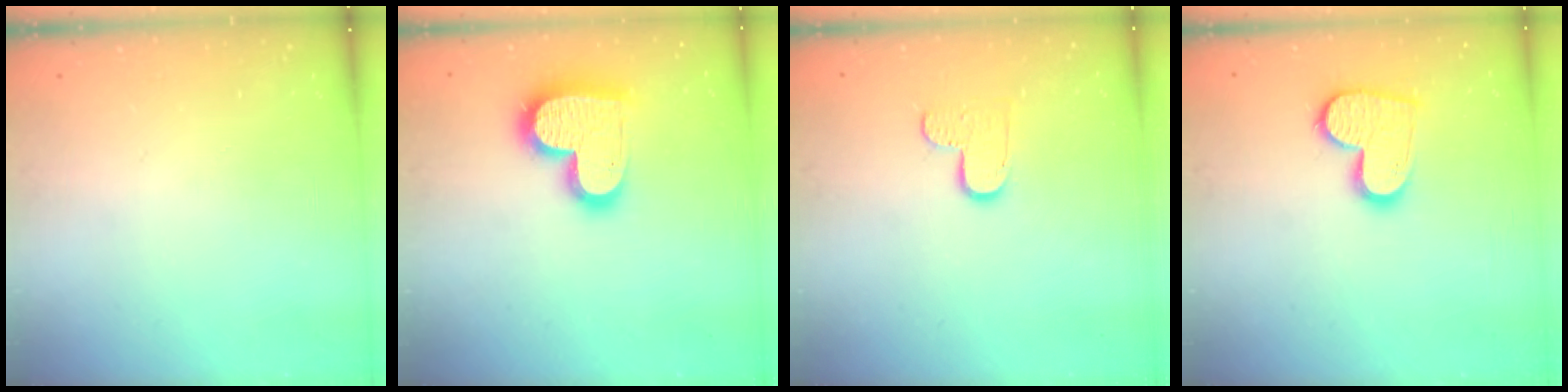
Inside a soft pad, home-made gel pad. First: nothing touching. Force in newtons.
{"total": 17.5, "press": 17.4, "slide": 1.6}
{"total": 8.0, "press": 7.9, "slide": 0.6}
{"total": 13.0, "press": 13.0, "slide": 1.1}